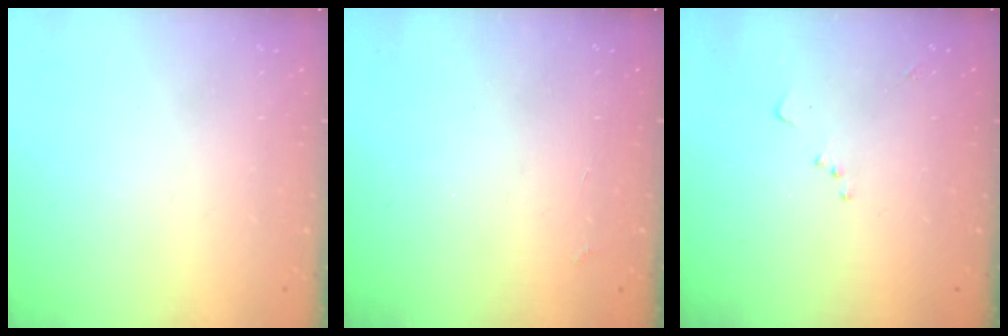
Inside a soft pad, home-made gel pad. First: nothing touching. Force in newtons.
{"total": 2.9, "press": 2.9, "slide": 0.5}
{"total": 7.9, "press": 7.8, "slide": 0.9}